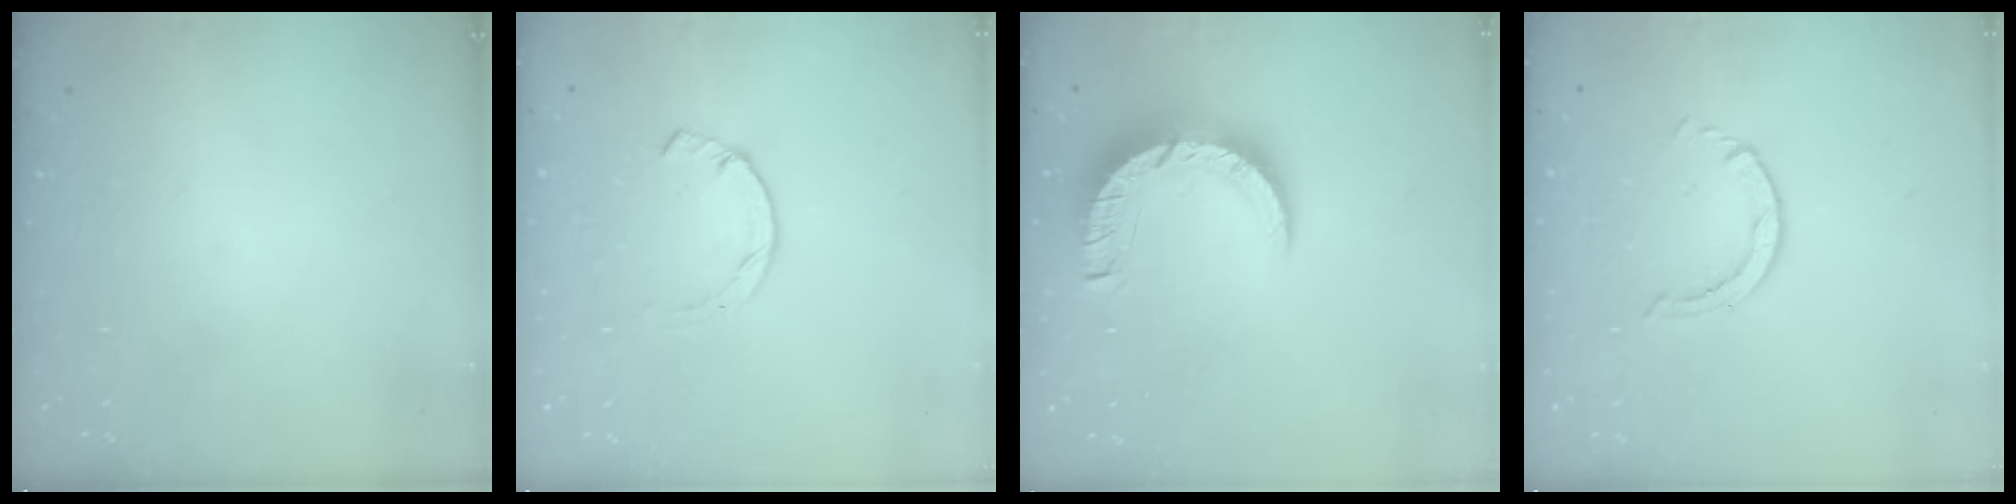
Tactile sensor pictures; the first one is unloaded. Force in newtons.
{"total": 3.0, "press": 3.0, "slide": 0.4}
{"total": 8.9, "press": 8.9, "slide": 0.9}
{"total": 0.8, "press": 0.7, "slide": 0.1}